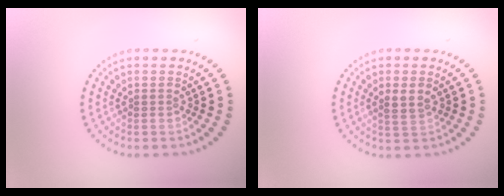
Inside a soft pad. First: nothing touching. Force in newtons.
{"total": 1.9, "press": 1.9, "slide": 0.6}